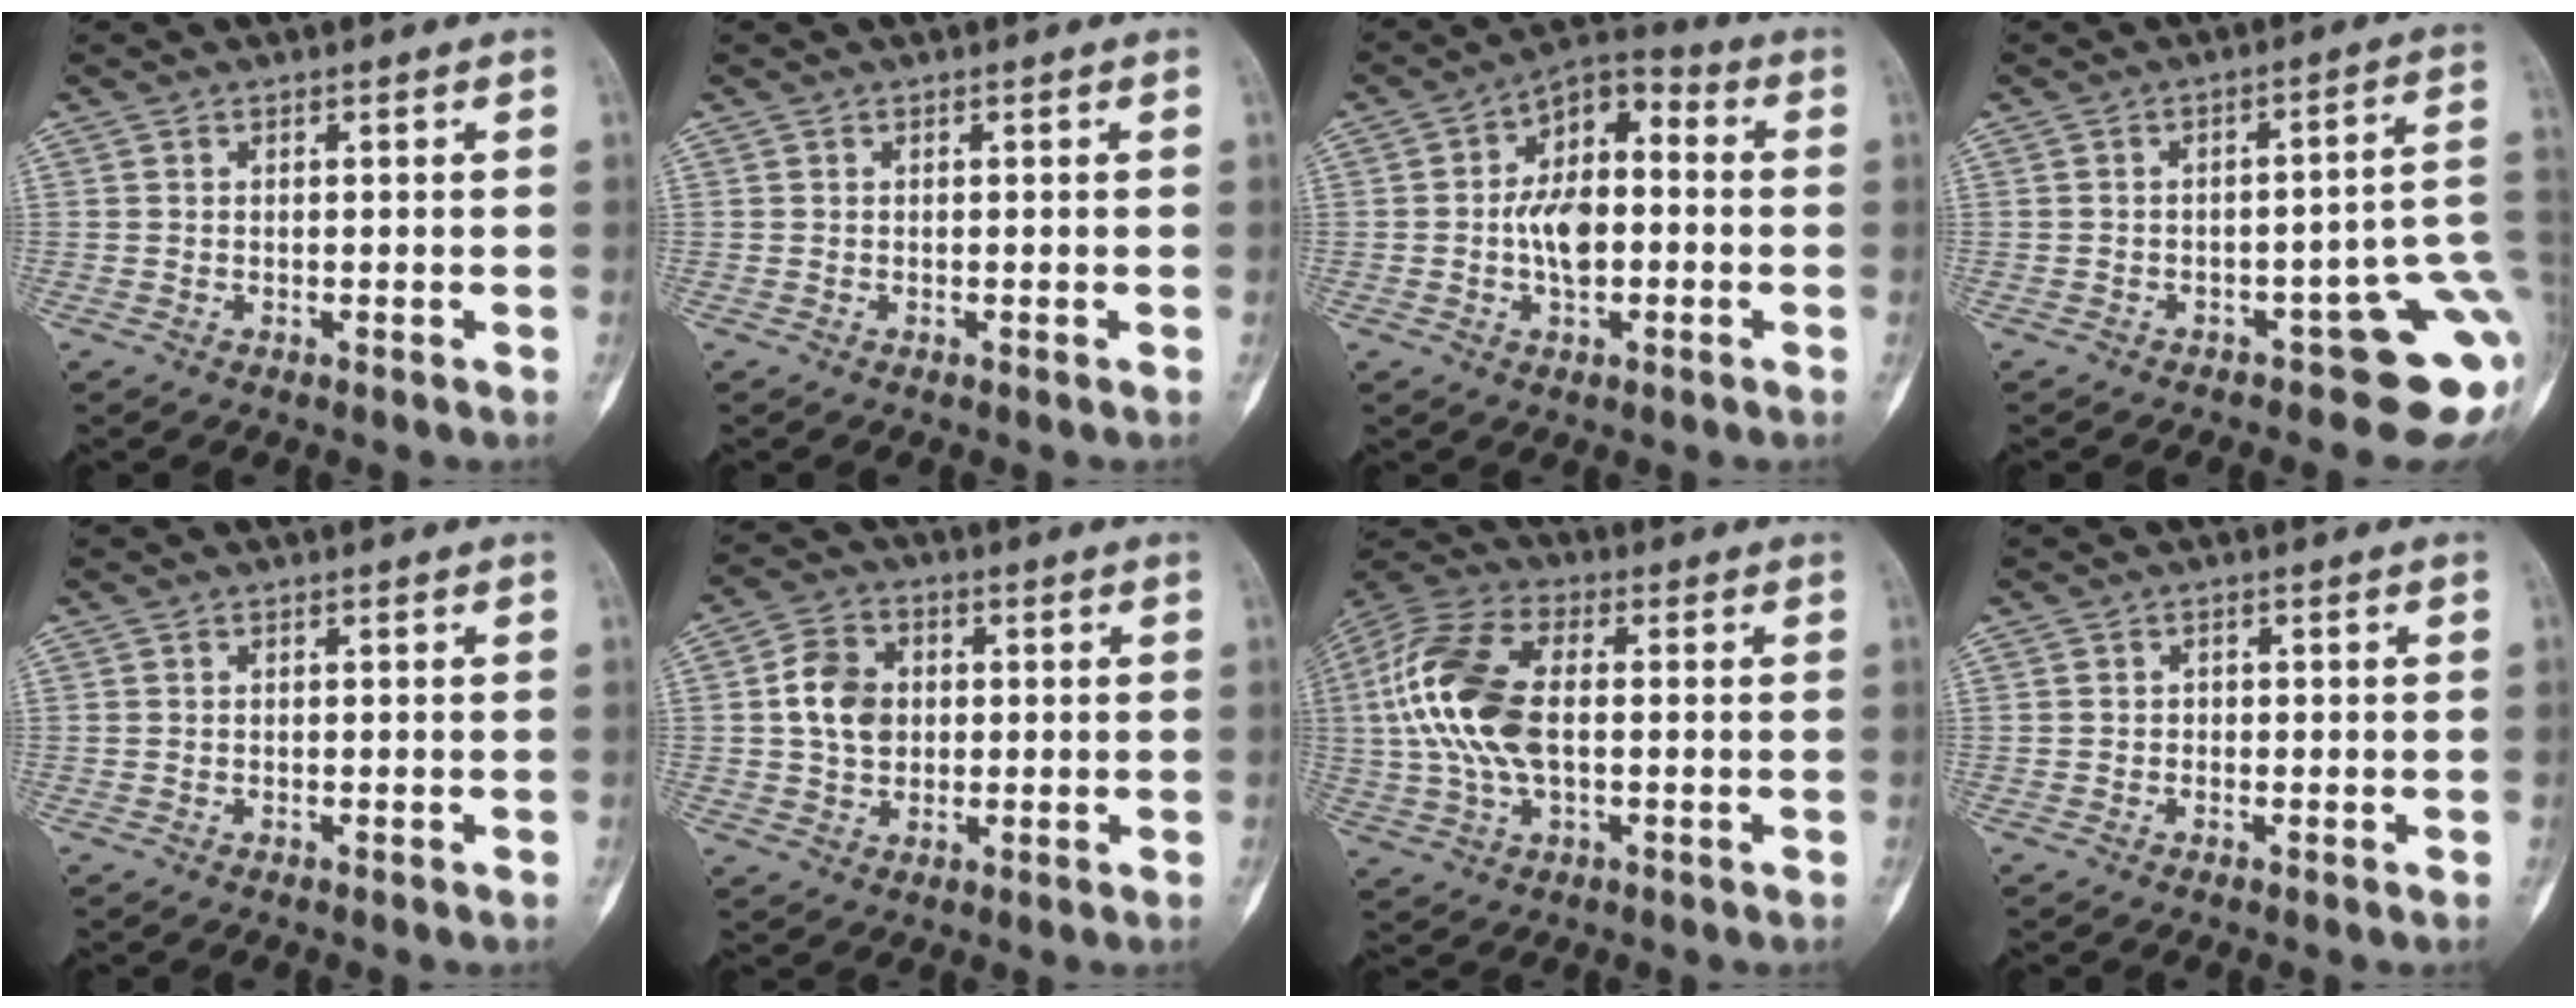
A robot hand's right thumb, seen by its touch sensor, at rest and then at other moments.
{"total": 0.0}
{"total": 11.5, "force": [-0.7, 6.6, 9.4], "torque": [-0.143, 0.033, -0.023]}
{"total": 12.3, "force": [-4.6, 4.6, 10.4], "torque": [-0.086, 0.045, -0.053]}
{"total": 0.0}
{"total": 8.4, "force": [0.8, 6.7, 5.1], "torque": [-0.070, 0.006, 0.011]}
{"total": 16.8, "force": [0.8, 8.9, 14.2], "torque": [-0.308, 0.016, 0.011]}
{"total": 0.5, "force": [-0.1, 0.5, 0.1], "torque": [0.006, 0.001, -0.003]}